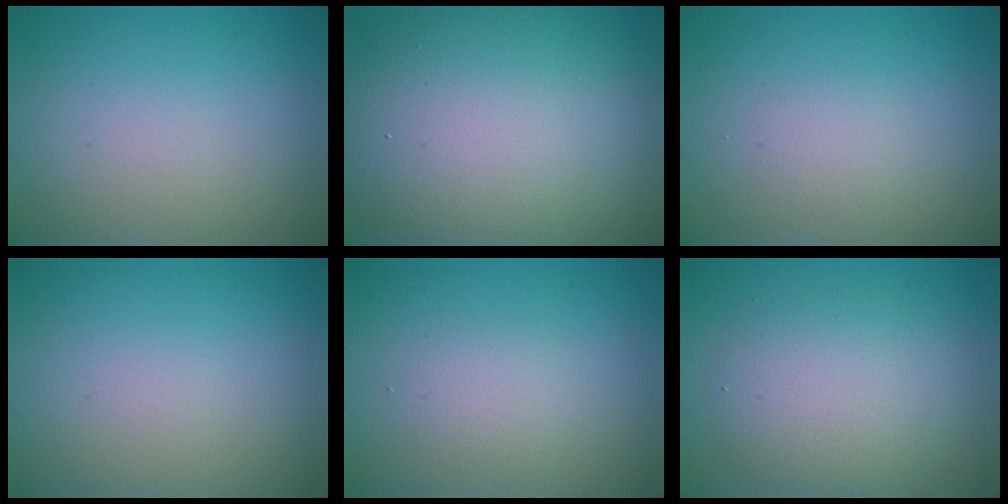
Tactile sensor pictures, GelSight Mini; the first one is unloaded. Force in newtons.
{"total": 16.1, "press": 16.1, "slide": 0.6}
{"total": 1.1, "press": 1.1, "slide": 0.0}
{"total": 0.0}
{"total": 1.7, "press": 1.6, "slide": 0.1}
{"total": 4.3, "press": 4.3, "slide": 0.2}